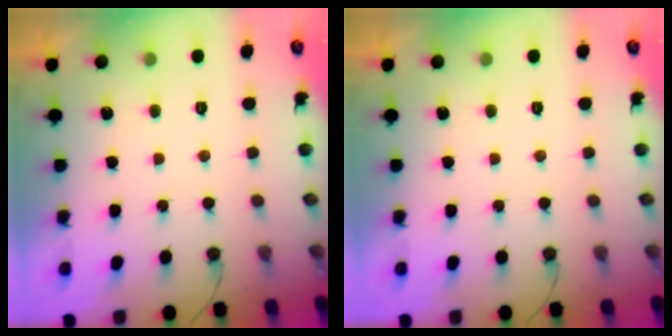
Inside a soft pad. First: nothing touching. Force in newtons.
{"total": 0.0}